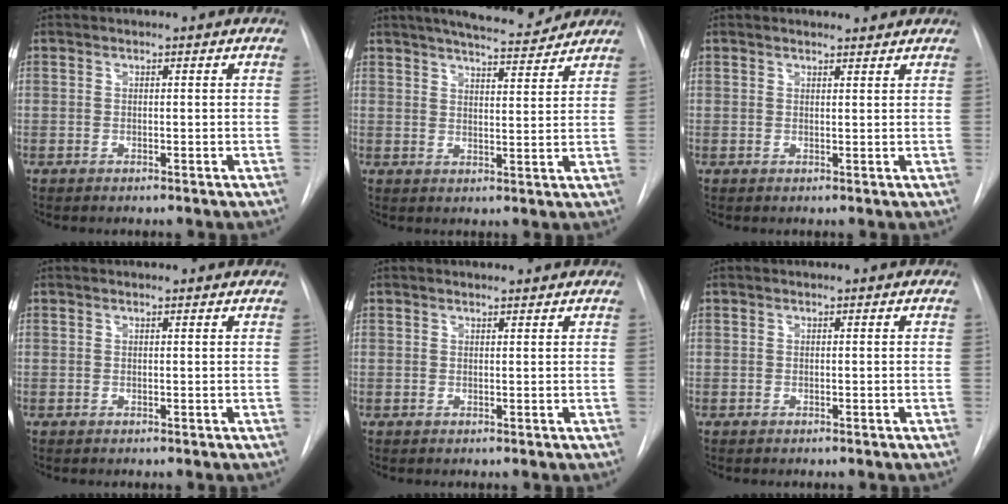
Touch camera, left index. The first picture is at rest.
{"total": 9.0, "force": [8.0, 1.2, 4.0], "torque": [-0.060, -0.007, 0.106]}
{"total": 1.7, "force": [1.6, 0.5, 0.2], "torque": [-0.008, -0.001, 0.015]}
{"total": 0.0}
{"total": 0.8, "force": [0.7, 0.2, 0.2], "torque": [-0.009, 0.001, 0.007]}
{"total": 0.0}